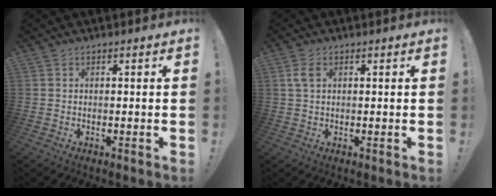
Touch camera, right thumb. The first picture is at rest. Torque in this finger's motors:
{"motor_torque": [0.28, 0.62, 0.05, 0.23, -0.05]}